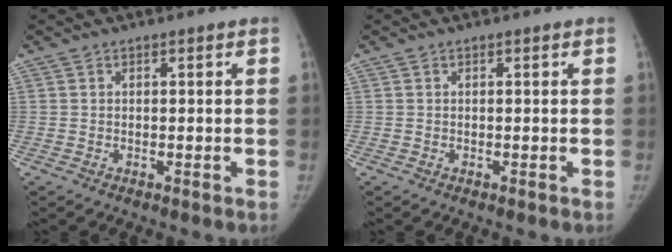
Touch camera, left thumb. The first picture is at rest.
{"total": 0.0}